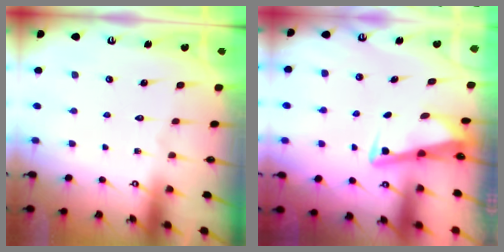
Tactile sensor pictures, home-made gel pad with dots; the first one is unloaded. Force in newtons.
{"total": 3.5, "press": 3.5, "slide": 0.4}